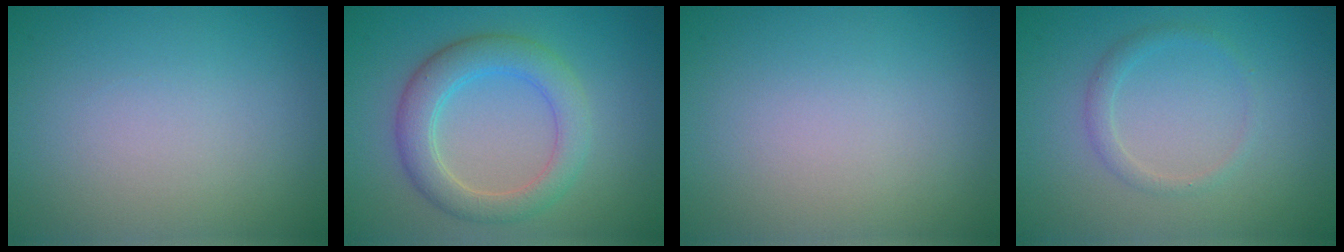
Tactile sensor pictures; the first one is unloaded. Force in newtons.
{"total": 4.5, "press": 4.5, "slide": 0.3}
{"total": 0.0}
{"total": 1.3, "press": 1.3, "slide": 0.0}